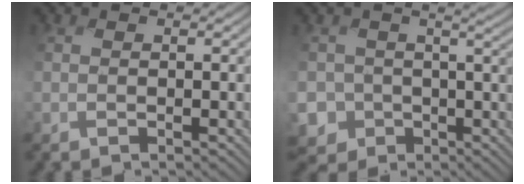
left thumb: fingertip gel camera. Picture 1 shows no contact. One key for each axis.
{"total": 3.8, "fx": -0.2, "fy": 3.8, "fz": 0.4, "tx": -0.012, "ty": -0.021, "tz": -0.021}